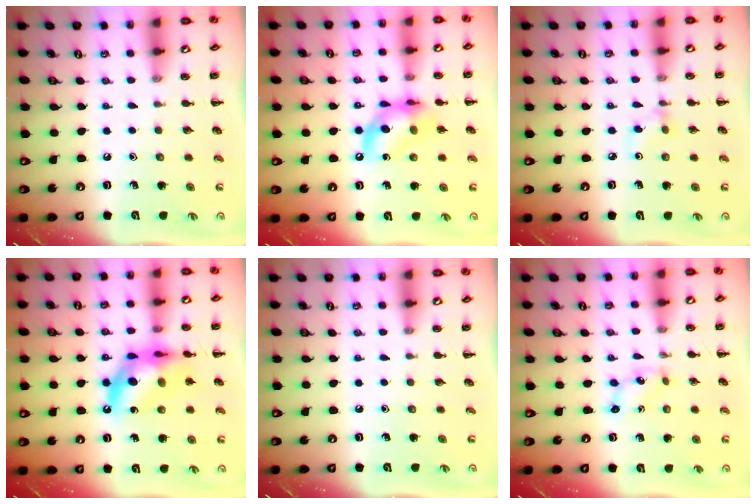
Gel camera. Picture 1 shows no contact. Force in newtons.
{"total": 13.6, "press": 13.2, "slide": 3.3}
{"total": 3.0, "press": 2.8, "slide": 0.9}
{"total": 14.8, "press": 14.3, "slide": 3.8}
{"total": 0.0}
{"total": 1.7, "press": 1.6, "slide": 0.6}